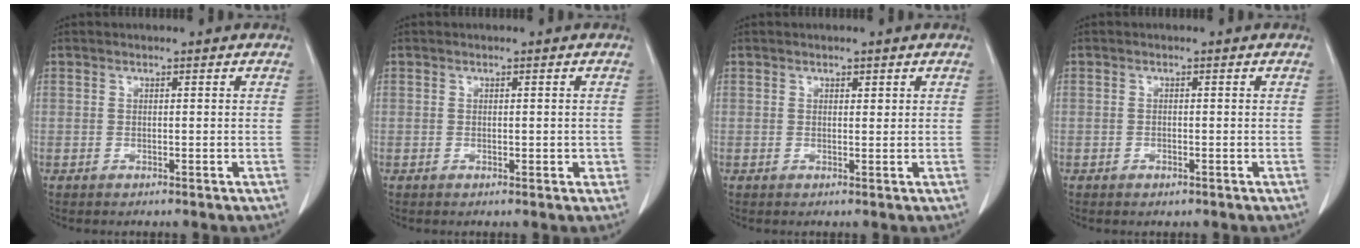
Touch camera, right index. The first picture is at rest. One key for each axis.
{"total": 1.5, "fx": -0.2, "fy": 0.8, "fz": 1.2, "tx": -0.015, "ty": 0.002, "tz": 0.000}
{"total": 0.8, "fx": 0.5, "fy": 0.5, "fz": 0.4, "tx": -0.005, "ty": -0.004, "tz": 0.007}
{"total": 0.9, "fx": -0.5, "fy": 0.5, "fz": 0.5, "tx": -0.009, "ty": -0.001, "tz": -0.004}